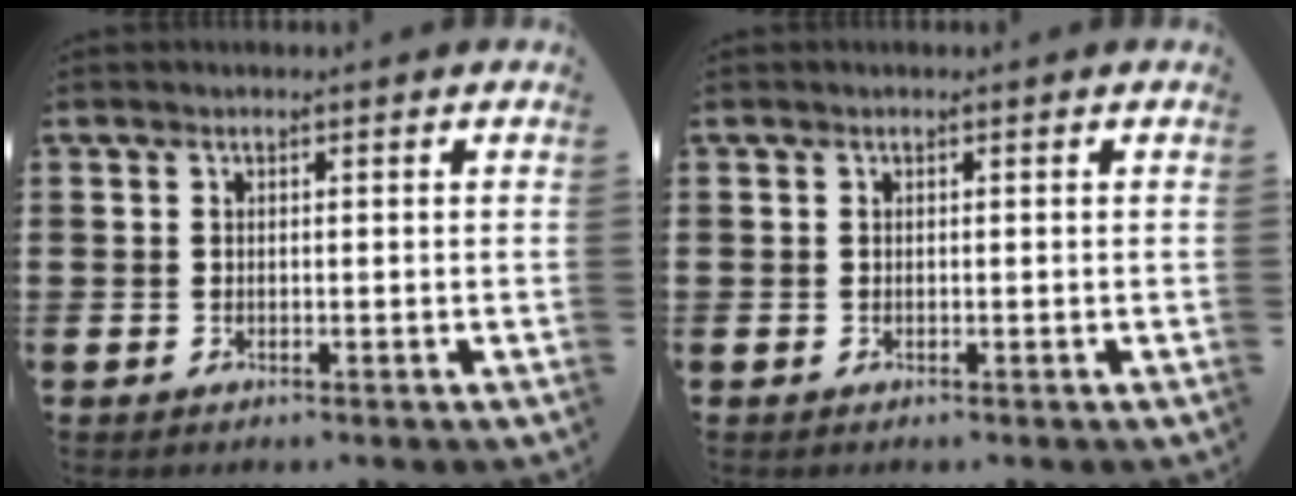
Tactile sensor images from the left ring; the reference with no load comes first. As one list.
[{"total": 0.0}]